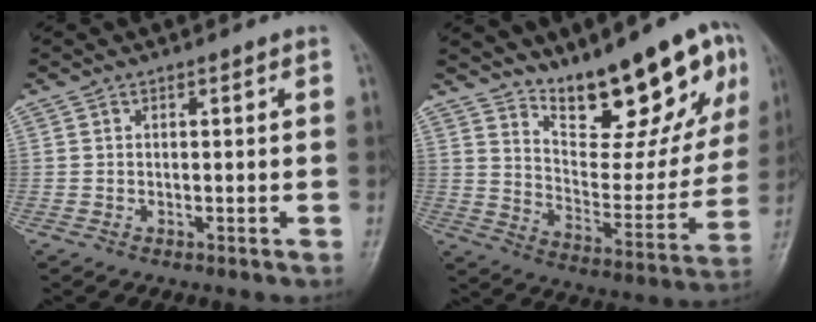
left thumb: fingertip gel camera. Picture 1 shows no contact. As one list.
[{"total": 20.0, "force": [13.5, 6.5, 13.3], "torque": [-0.137, -0.084, 0.216]}]